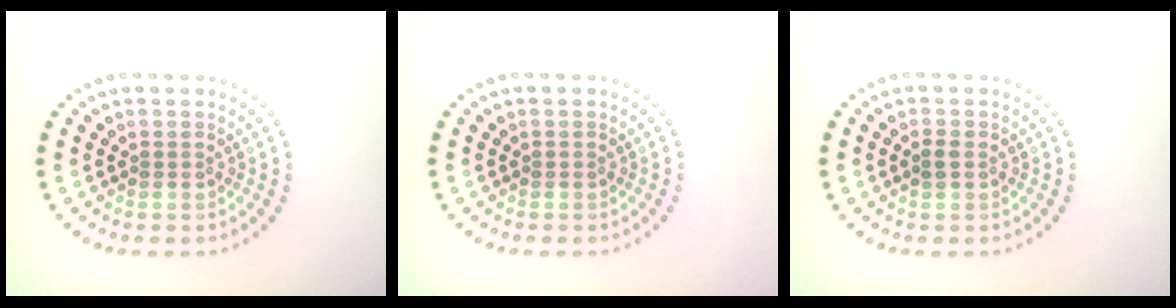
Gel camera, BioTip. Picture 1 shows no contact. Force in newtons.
{"total": 0.0}
{"total": 1.0, "press": 1.0, "slide": 0.1}